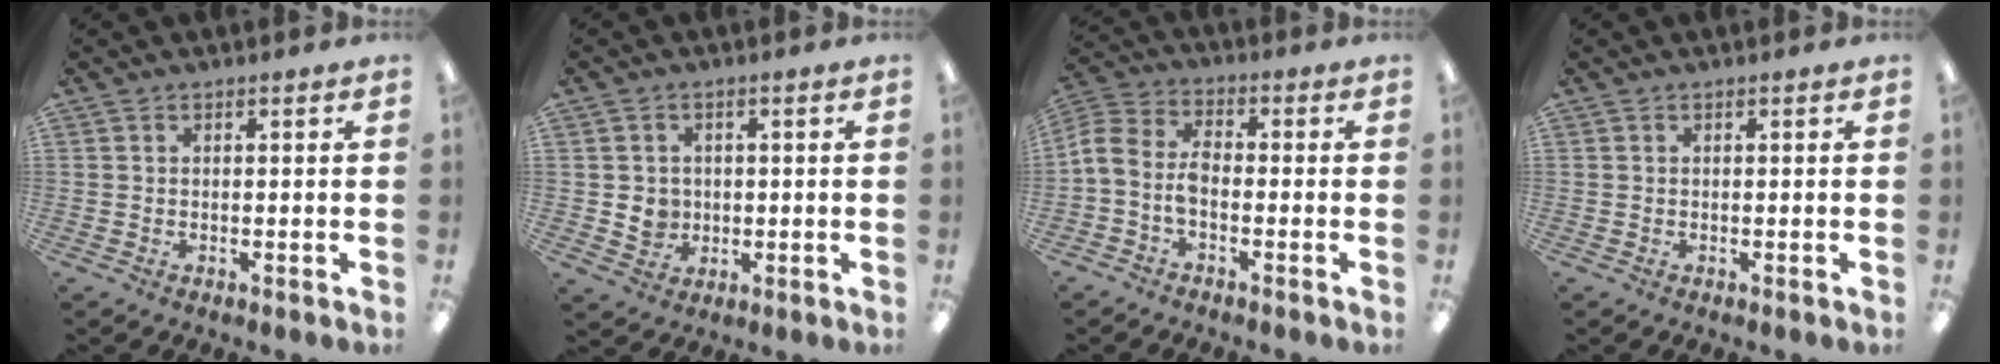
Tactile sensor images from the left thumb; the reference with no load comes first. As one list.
[{"total": 4.4, "force": [0.2, 4.1, 1.6], "torque": [-0.019, 0.003, 0.004]}, {"total": 8.6, "force": [-1.8, 5.5, 6.4], "torque": [-0.150, -0.007, -0.034]}, {"total": 0.0}]